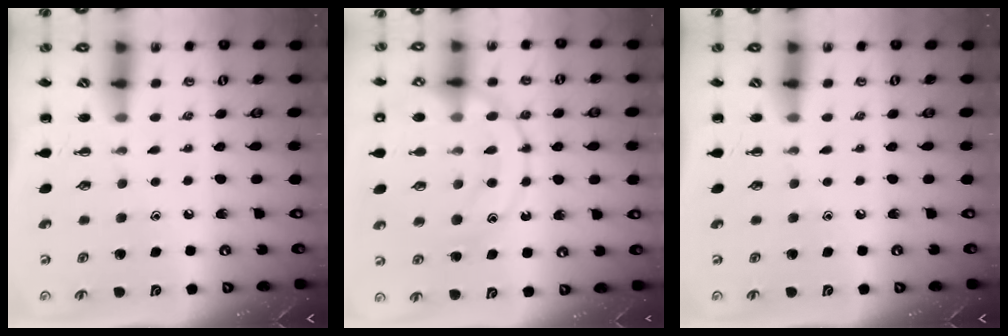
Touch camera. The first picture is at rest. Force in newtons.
{"total": 18.3, "press": 18.3, "slide": 1.4}
{"total": 0.0}